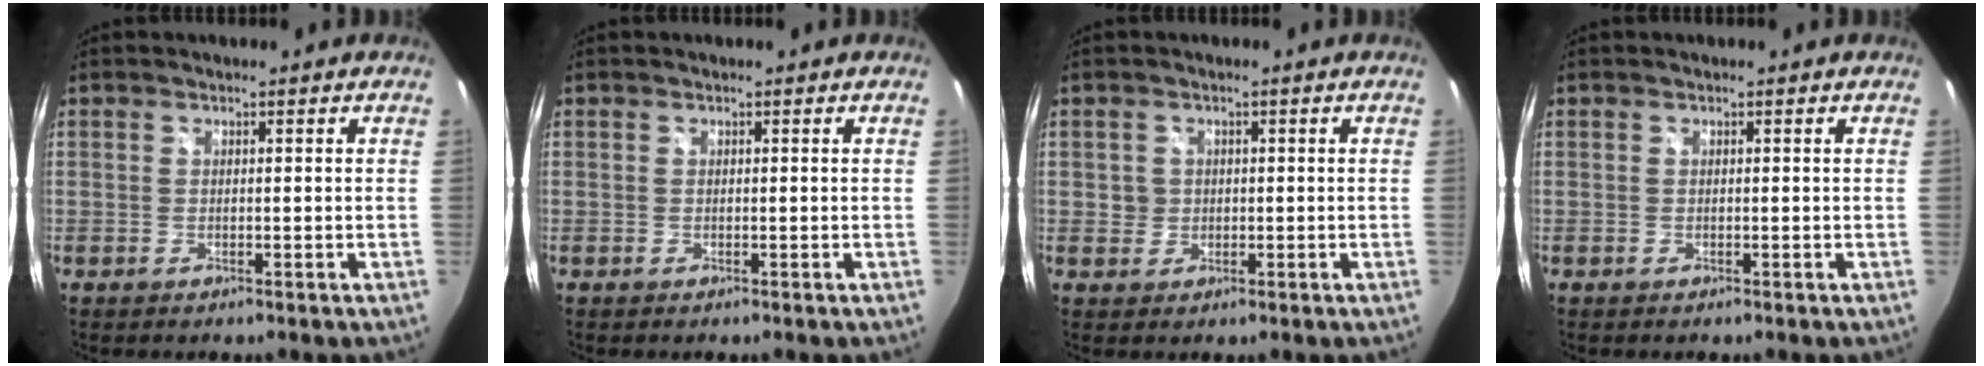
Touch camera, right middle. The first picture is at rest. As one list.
[{"total": 0.0}, {"total": 2.4, "force": [0.0, 2.3, 0.3], "torque": [-0.001, 0.001, -0.002]}, {"total": 0.0}]